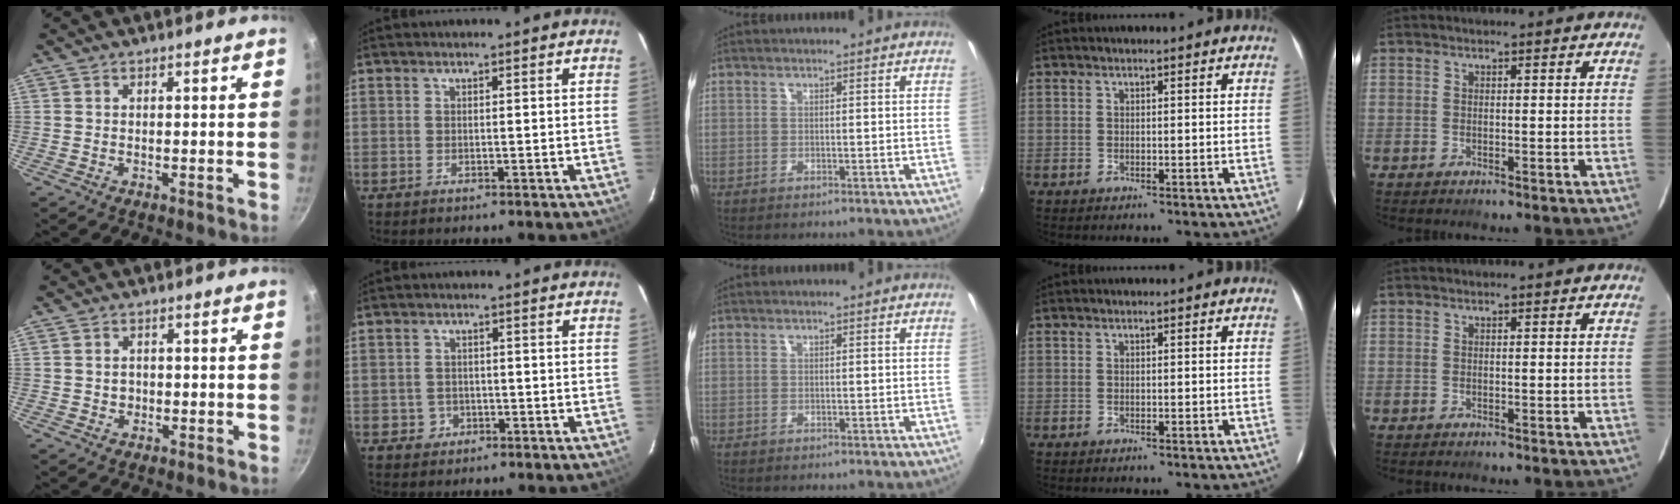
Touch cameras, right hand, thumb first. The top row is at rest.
{"thumb": {"total": 1.8, "force": [-0.1, 1.6, 0.8], "torque": [-0.008, 0.002, -0.003]}, "index": {"total": 2.7, "force": [-1.1, 2.5, 0.2], "torque": [-0.008, 0.006, -0.015]}}